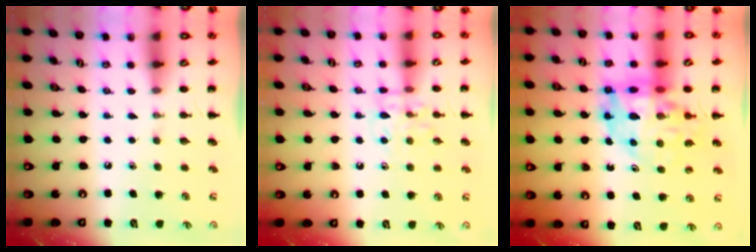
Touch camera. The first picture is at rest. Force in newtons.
{"total": 9.4, "press": 9.4, "slide": 0.8}
{"total": 17.4, "press": 16.9, "slide": 4.2}